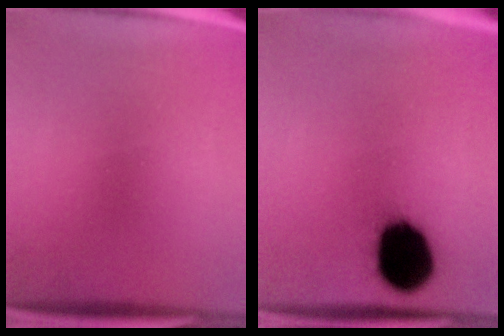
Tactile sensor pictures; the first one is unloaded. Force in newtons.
{"total": 17.9}